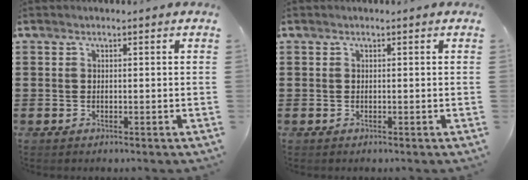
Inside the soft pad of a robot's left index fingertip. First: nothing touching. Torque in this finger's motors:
{"motor_torque": [-0.05, -0.03, -0.02, -0.01]}